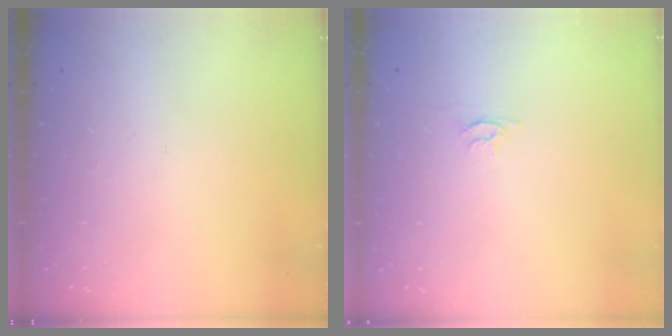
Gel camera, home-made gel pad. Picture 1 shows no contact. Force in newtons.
{"total": 2.4, "press": 2.4, "slide": 0.3}